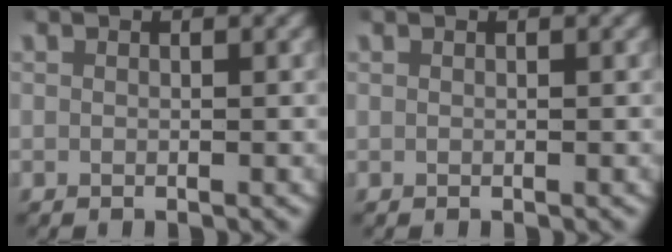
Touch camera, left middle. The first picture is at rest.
{"total": 0.0}